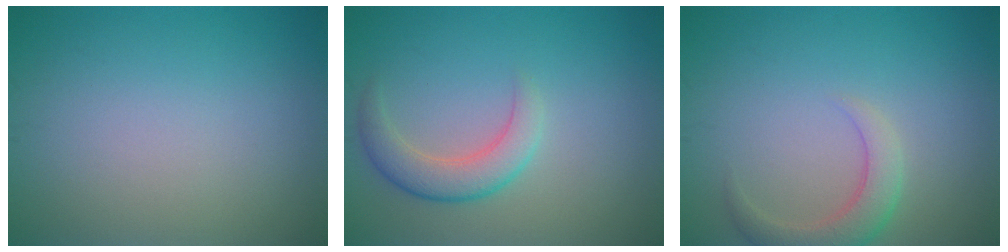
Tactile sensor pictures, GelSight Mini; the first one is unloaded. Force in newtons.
{"total": 3.4, "press": 3.4, "slide": 0.2}
{"total": 3.0, "press": 3.0, "slide": 0.3}